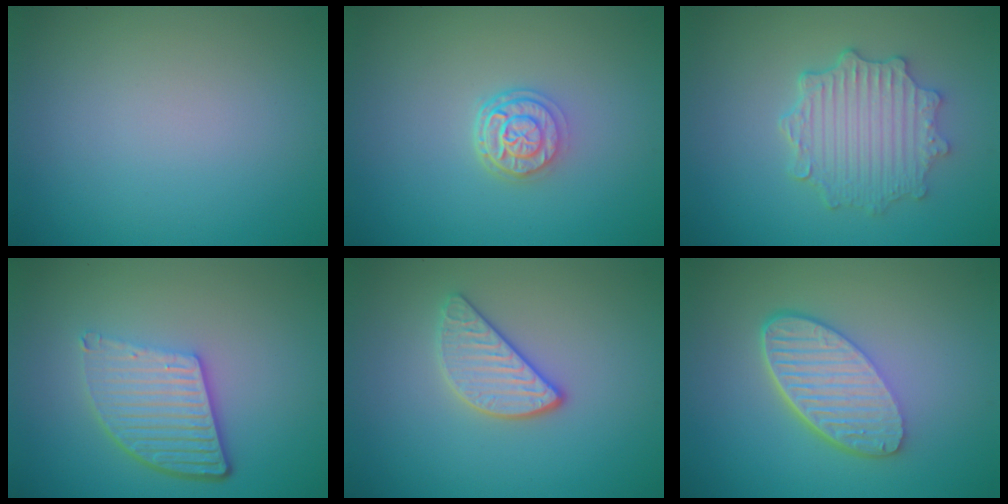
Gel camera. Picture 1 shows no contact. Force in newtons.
{"total": 3.1, "press": 2.5, "slide": 2.0}
{"total": 4.8, "press": 3.9, "slide": 2.8}
{"total": 5.6, "press": 3.9, "slide": 4.0}
{"total": 2.9, "press": 2.7, "slide": 1.2}
{"total": 6.0, "press": 4.3, "slide": 4.2}